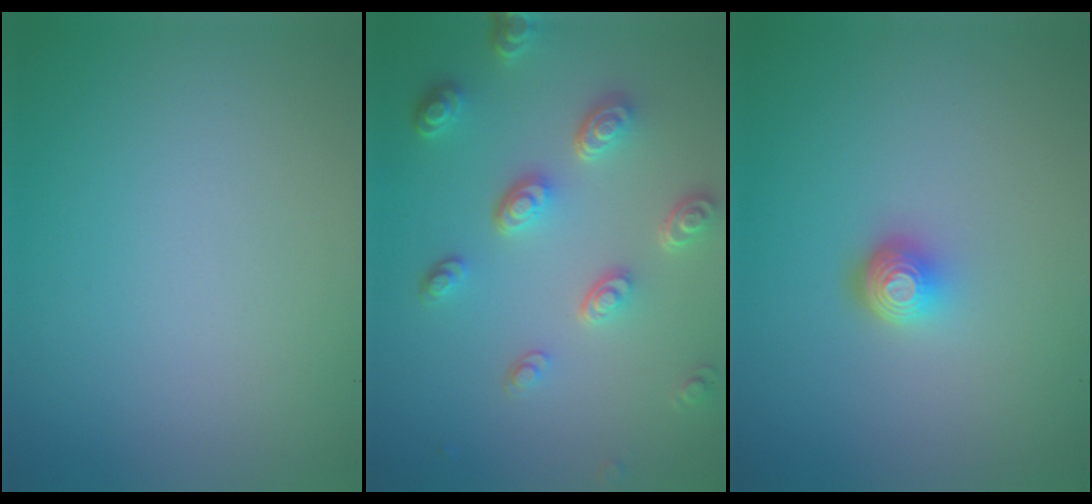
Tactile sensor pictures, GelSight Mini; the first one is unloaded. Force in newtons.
{"total": 4.8, "press": 3.7, "slide": 3.0}
{"total": 2.3, "press": 1.5, "slide": 1.8}